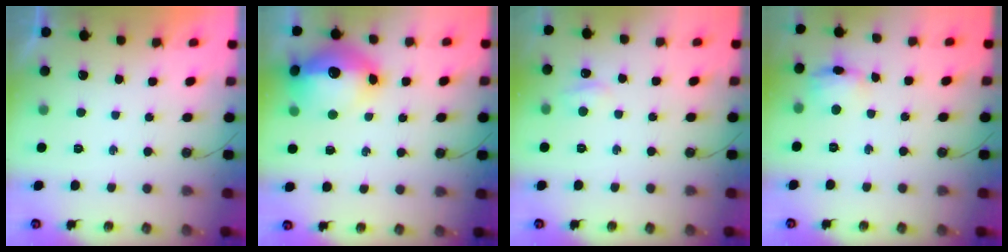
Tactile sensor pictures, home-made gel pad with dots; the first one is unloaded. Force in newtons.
{"total": 16.2, "press": 16.1, "slide": 1.5}
{"total": 4.7, "press": 4.6, "slide": 0.9}
{"total": 8.4, "press": 8.3, "slide": 1.2}